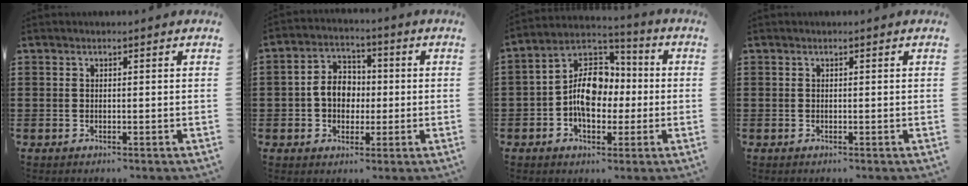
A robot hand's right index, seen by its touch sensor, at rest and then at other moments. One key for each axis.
{"total": 5.9, "fx": -0.5, "fy": 4.7, "fz": 3.5, "tx": -0.085, "ty": 0.012, "tz": -0.013}
{"total": 9.7, "fx": -0.9, "fy": 6.7, "fz": 6.9, "tx": -0.154, "ty": 0.012, "tz": -0.022}
{"total": 0.0}